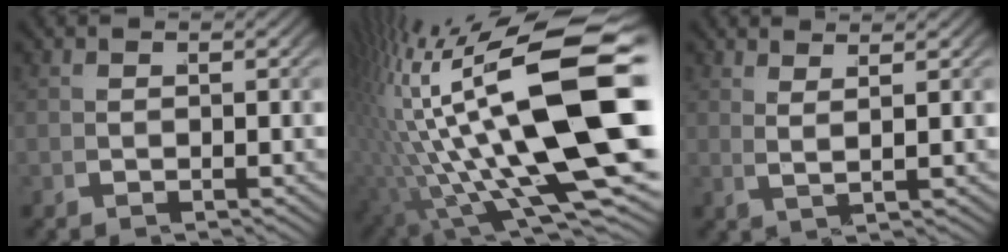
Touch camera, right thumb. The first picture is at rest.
{"total": 18.9, "force": [-0.2, 8.8, 16.7], "torque": [-0.306, -0.044, 0.016]}
{"total": 2.7, "force": [2.3, -1.2, 0.8], "torque": [-0.006, 0.015, 0.036]}